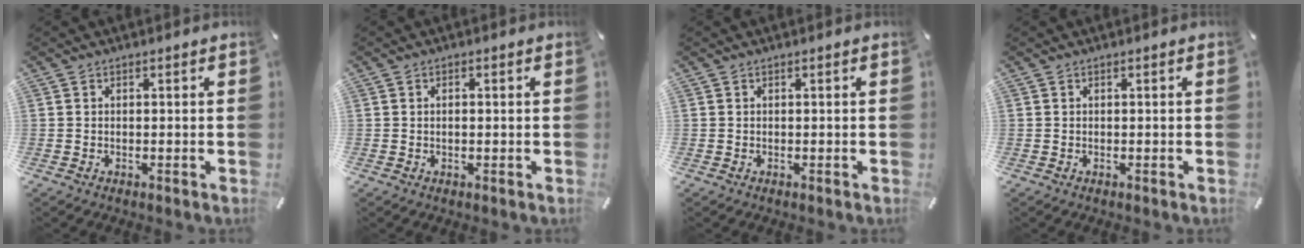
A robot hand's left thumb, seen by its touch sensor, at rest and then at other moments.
{"total": 0.9, "force": [0.0, 0.3, 0.9], "torque": [-0.017, 0.001, -0.001]}
{"total": 0.0}
{"total": 0.0}